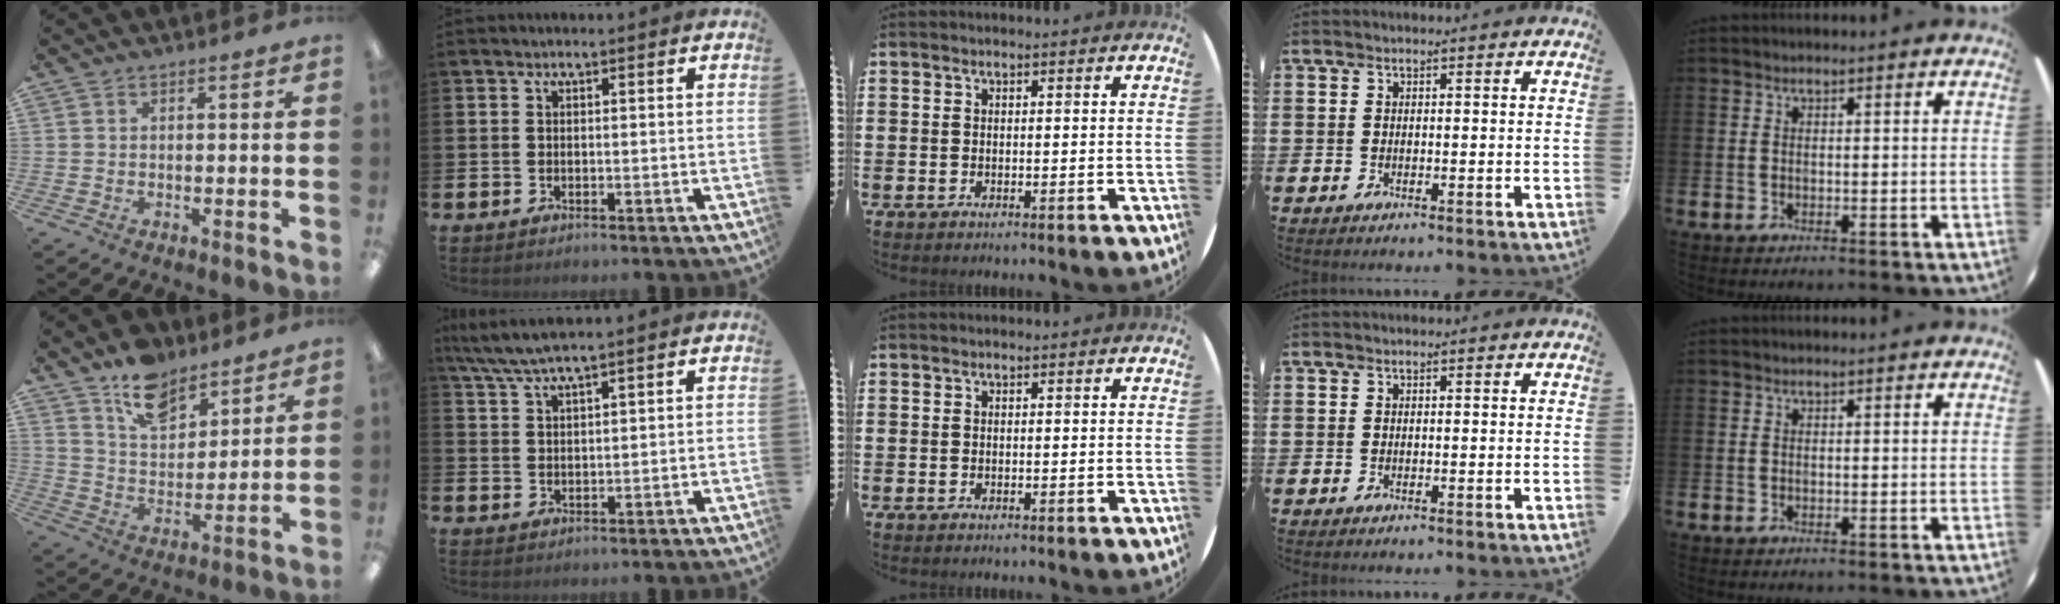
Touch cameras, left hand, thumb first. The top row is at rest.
{"thumb": {"total": 11.7, "force": [8.9, 6.3, 4.4], "torque": [-0.070, -0.049, 0.165]}, "index": {"total": 4.6, "force": [4.1, 0.0, 2.1], "torque": [-0.051, -0.012, 0.073]}}